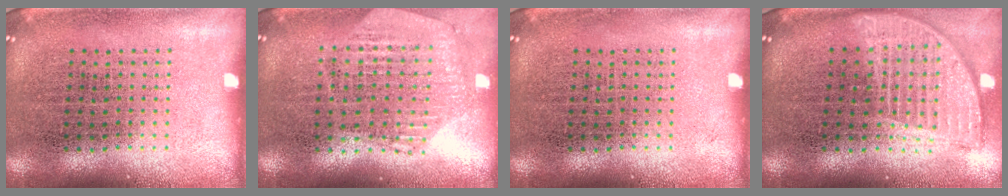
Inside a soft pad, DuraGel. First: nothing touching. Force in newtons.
{"total": 1.1, "press": 1.1, "slide": 0.3}
{"total": 0.0}
{"total": 1.9, "press": 1.5, "slide": 1.2}